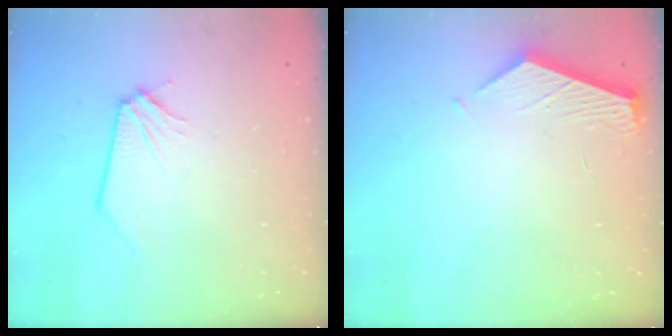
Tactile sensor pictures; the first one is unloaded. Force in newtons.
{"total": 4.0, "press": 4.0, "slide": 0.4}